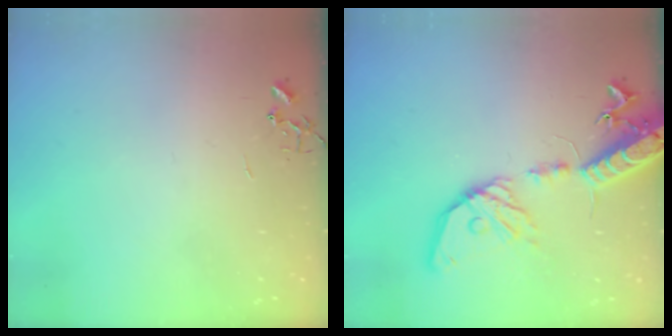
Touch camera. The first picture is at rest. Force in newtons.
{"total": 19.5, "press": 19.2, "slide": 3.6}